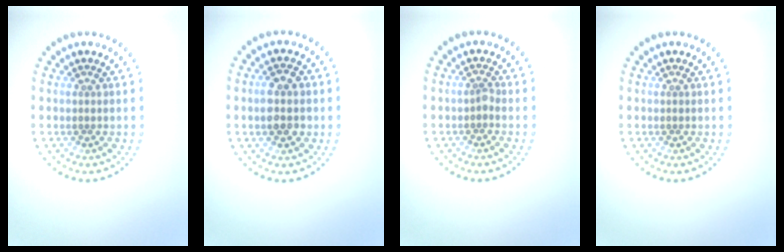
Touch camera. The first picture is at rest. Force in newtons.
{"total": 3.5, "press": 3.5, "slide": 0.2}
{"total": 0.7, "press": 0.5, "slide": 0.5}
{"total": 0.0}